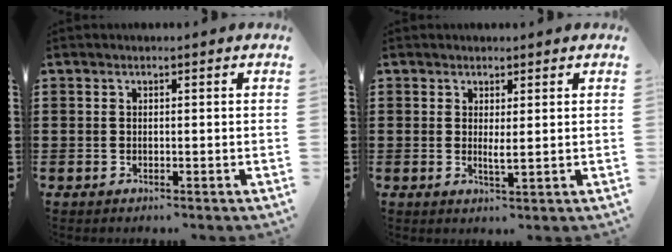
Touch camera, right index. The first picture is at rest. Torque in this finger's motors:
{"motor_torque": [0.43, -0.01, 0.02, 0.01]}